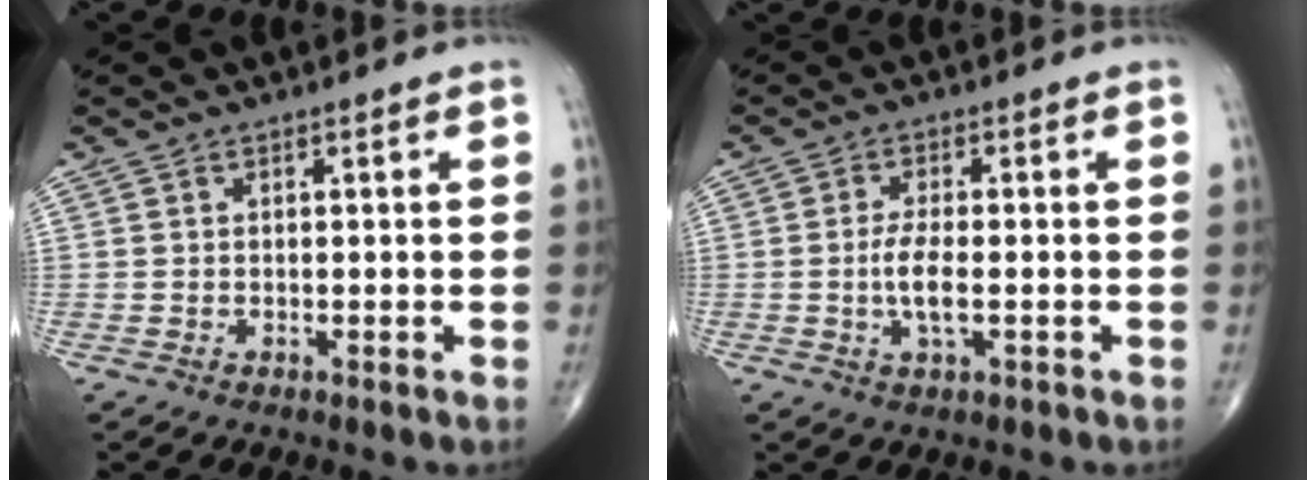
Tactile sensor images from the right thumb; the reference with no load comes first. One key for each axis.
{"total": 4.9, "fx": -0.9, "fy": 1.5, "fz": 4.6, "tx": -0.095, "ty": -0.004, "tz": -0.019}